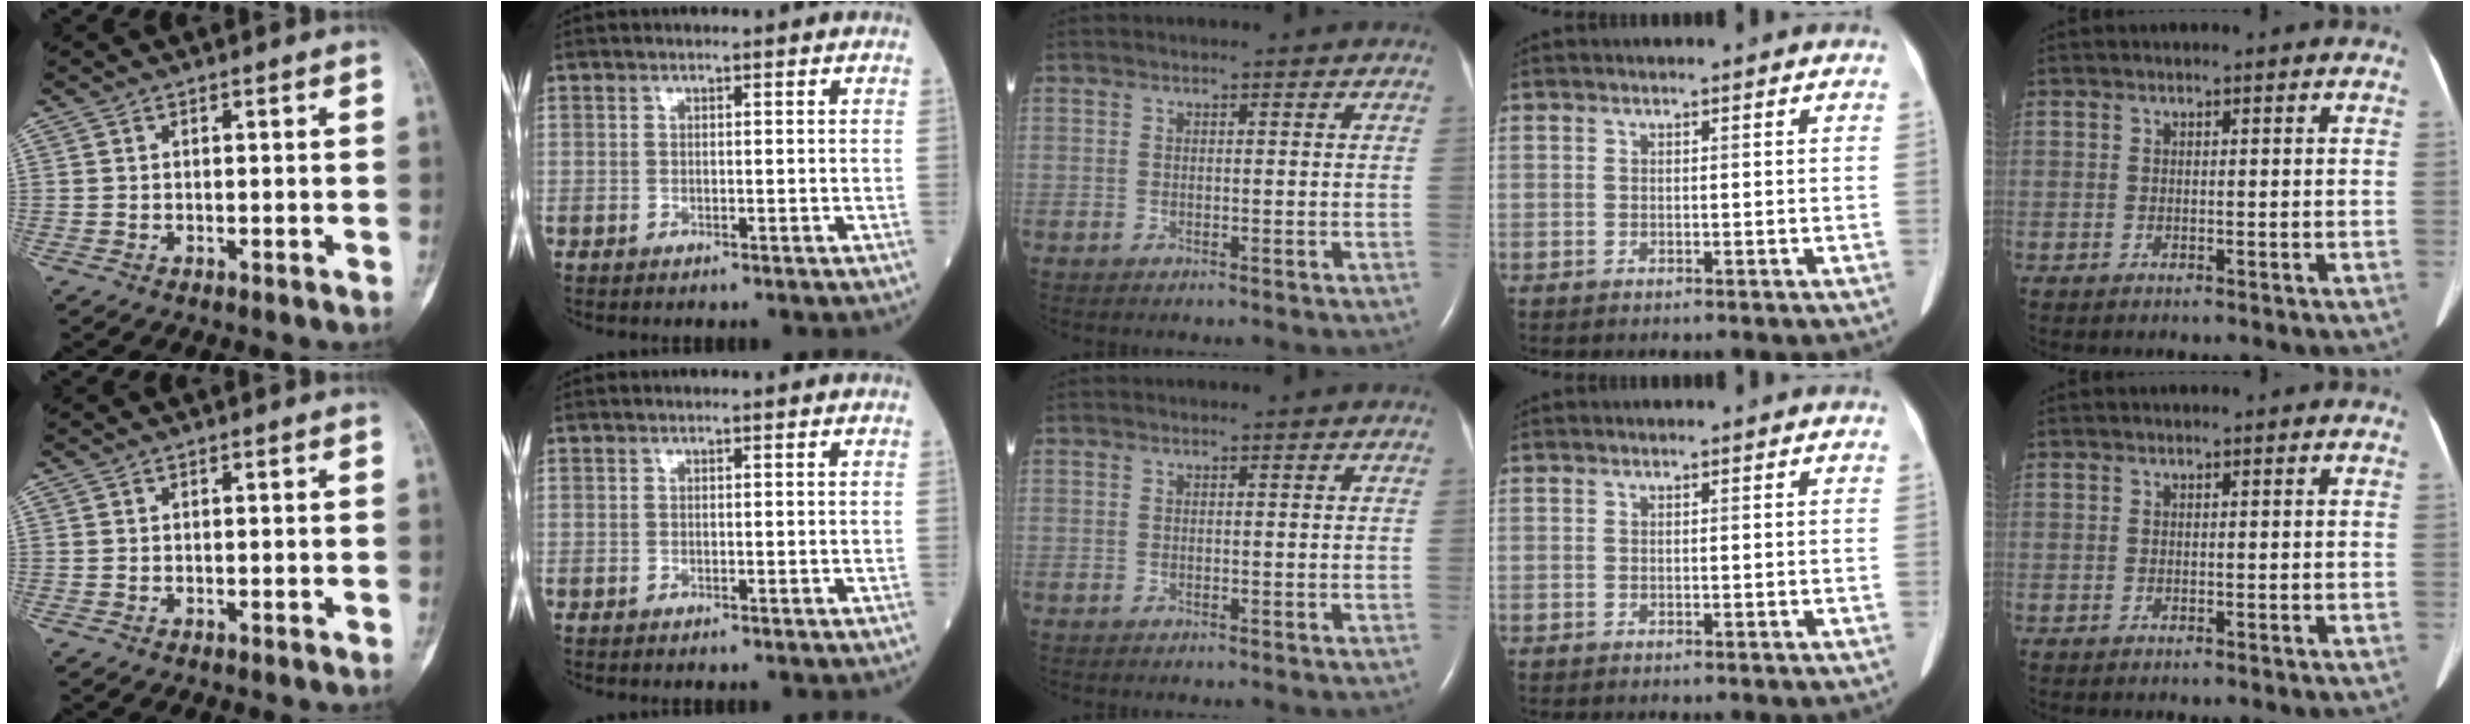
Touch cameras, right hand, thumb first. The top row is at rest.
{}